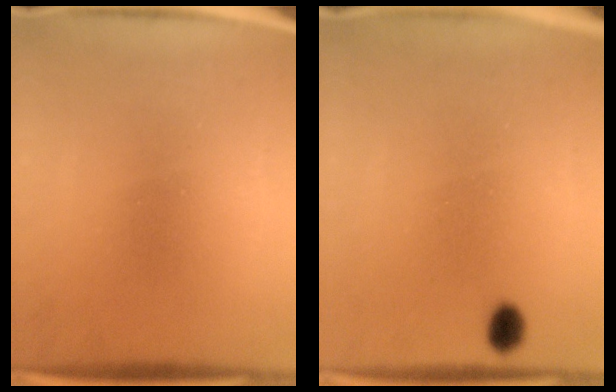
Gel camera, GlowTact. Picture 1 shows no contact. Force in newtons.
{"total": 1.7}